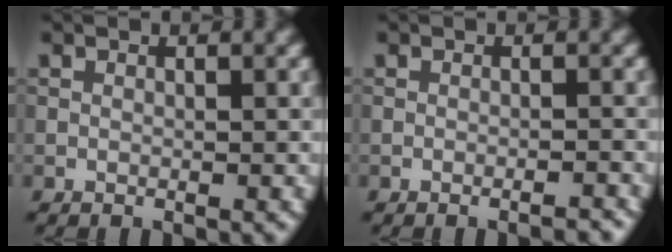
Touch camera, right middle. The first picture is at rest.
{"total": 1.4, "force": [-0.9, 0.2, 1.0], "torque": [-0.006, 0.001, -0.017]}